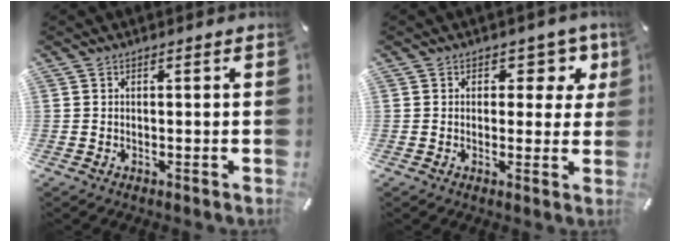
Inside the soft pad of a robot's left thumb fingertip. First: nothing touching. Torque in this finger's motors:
{"motor_torque": [0.33, -0.22, 0.13, 0.15, 0.04]}